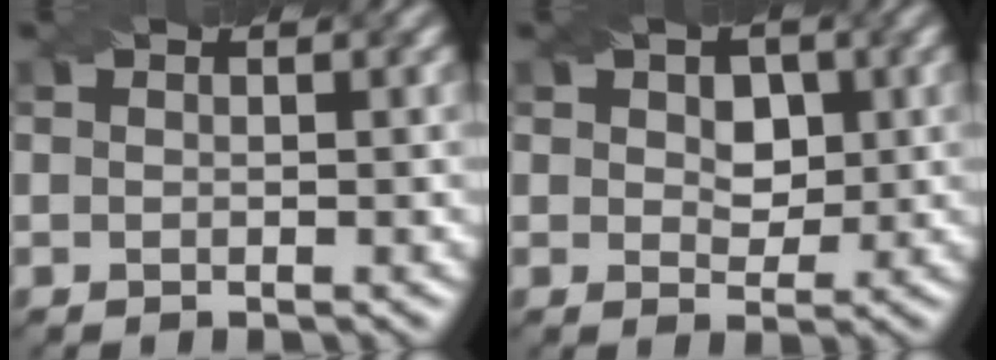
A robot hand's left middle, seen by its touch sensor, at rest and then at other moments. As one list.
[{"total": 3.4, "force": [0.9, 2.4, 2.2], "torque": [-0.036, -0.003, 0.009]}]